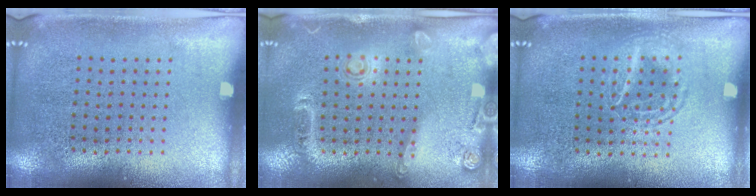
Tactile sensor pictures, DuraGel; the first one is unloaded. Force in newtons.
{"total": 1.6, "press": 1.2, "slide": 1.1}
{"total": 1.2, "press": 1.1, "slide": 0.2}